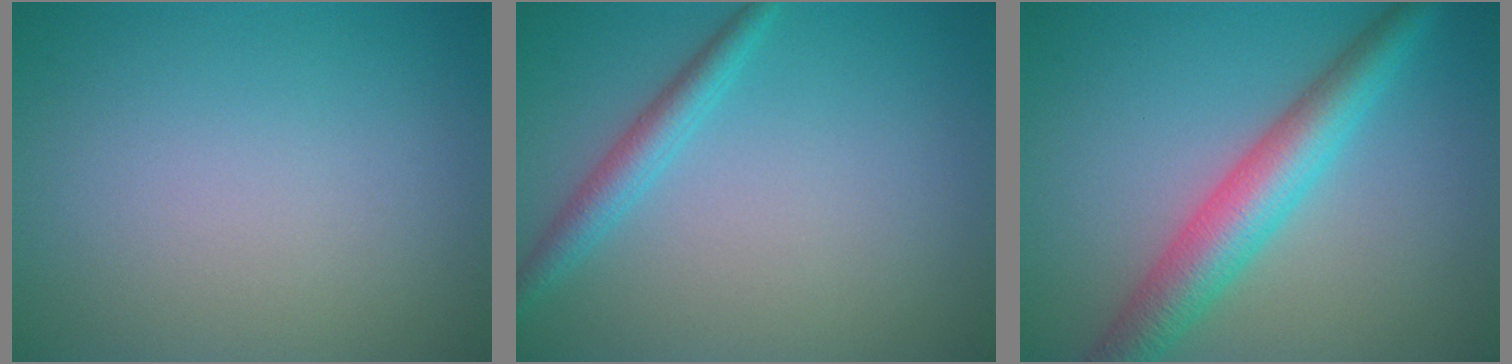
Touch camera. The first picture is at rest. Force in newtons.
{"total": 2.4, "press": 2.4, "slide": 0.1}
{"total": 5.7, "press": 5.7, "slide": 0.2}